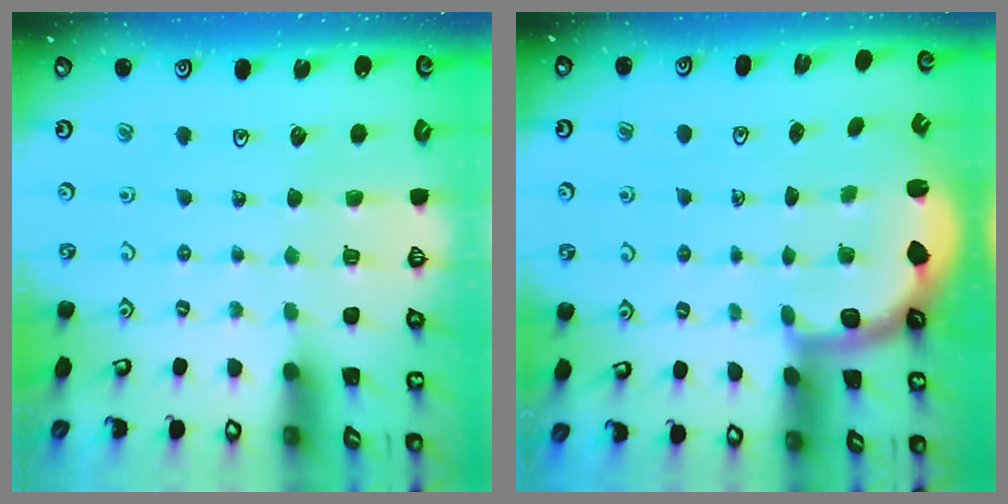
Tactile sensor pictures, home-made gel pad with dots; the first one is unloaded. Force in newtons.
{"total": 2.3, "press": 2.0, "slide": 1.1}